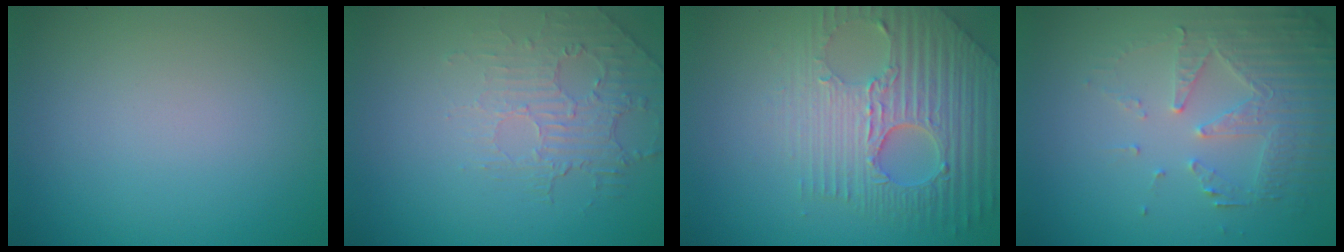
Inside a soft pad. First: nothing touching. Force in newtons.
{"total": 2.1, "press": 1.2, "slide": 1.7}
{"total": 7.5, "press": 5.4, "slide": 5.2}
{"total": 5.3, "press": 3.6, "slide": 4.0}